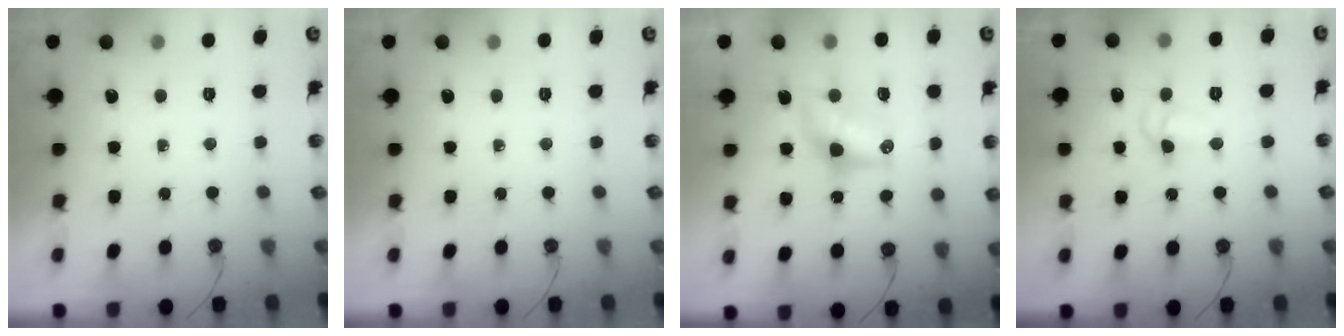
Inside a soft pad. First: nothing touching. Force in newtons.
{"total": 0.0}
{"total": 9.7, "press": 8.8, "slide": 4.1}
{"total": 6.4, "press": 6.4, "slide": 0.8}